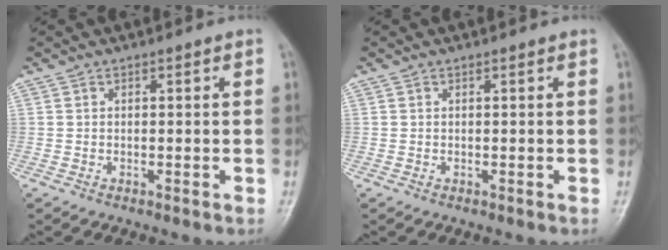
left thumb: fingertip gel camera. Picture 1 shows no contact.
{"total": 0.0}